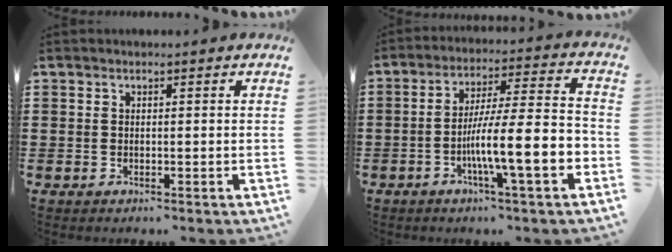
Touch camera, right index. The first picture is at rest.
{"total": 12.3, "force": [-4.0, 1.9, 11.5], "torque": [-0.189, -0.015, -0.075]}